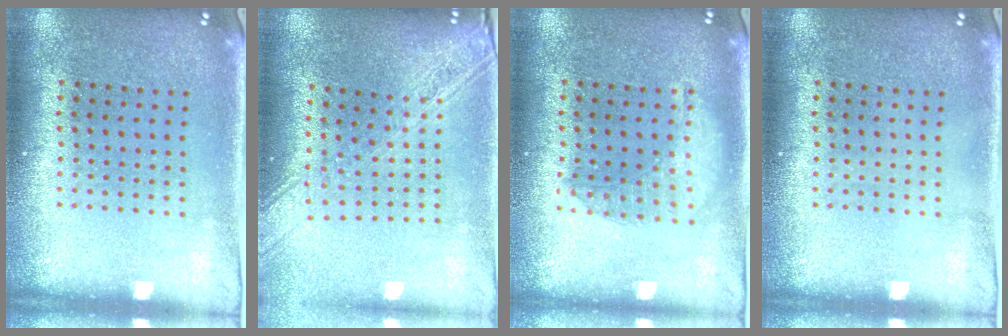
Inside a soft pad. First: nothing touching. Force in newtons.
{"total": 2.2, "press": 1.9, "slide": 1.2}
{"total": 1.4, "press": 1.3, "slide": 0.3}
{"total": 0.0}